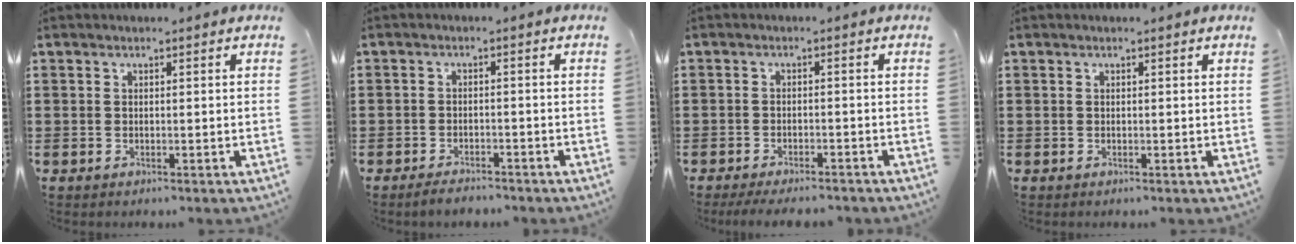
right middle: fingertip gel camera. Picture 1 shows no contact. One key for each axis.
{"total": 2.2, "fx": -2.1, "fy": 0.5, "fz": 0.3, "tx": -0.009, "ty": 0.002, "tz": -0.044}
{"total": 2.5, "fx": -2.4, "fy": 0.2, "fz": 0.5, "tx": -0.010, "ty": 0.000, "tz": -0.050}
{"total": 0.0}